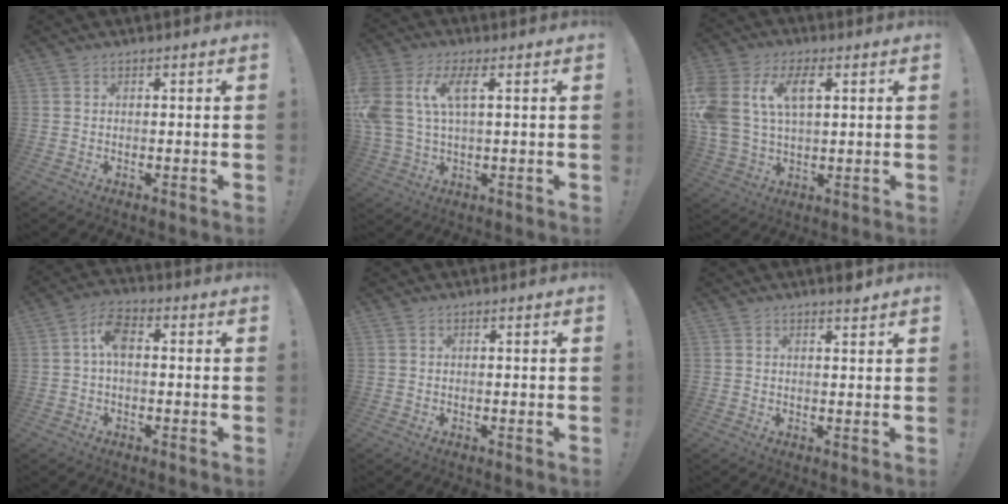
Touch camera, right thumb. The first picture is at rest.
{"total": 9.8, "force": [3.3, 4.4, 8.1], "torque": [-0.191, -0.004, 0.060]}
{"total": 13.0, "force": [4.3, 8.2, 9.1], "torque": [-0.195, 0.000, 0.081]}
{"total": 6.5, "force": [0.3, 3.6, 5.5], "torque": [-0.105, 0.012, 0.006]}
{"total": 0.0}
{"total": 2.1, "force": [1.8, -0.2, 1.0], "torque": [-0.005, -0.016, 0.028]}